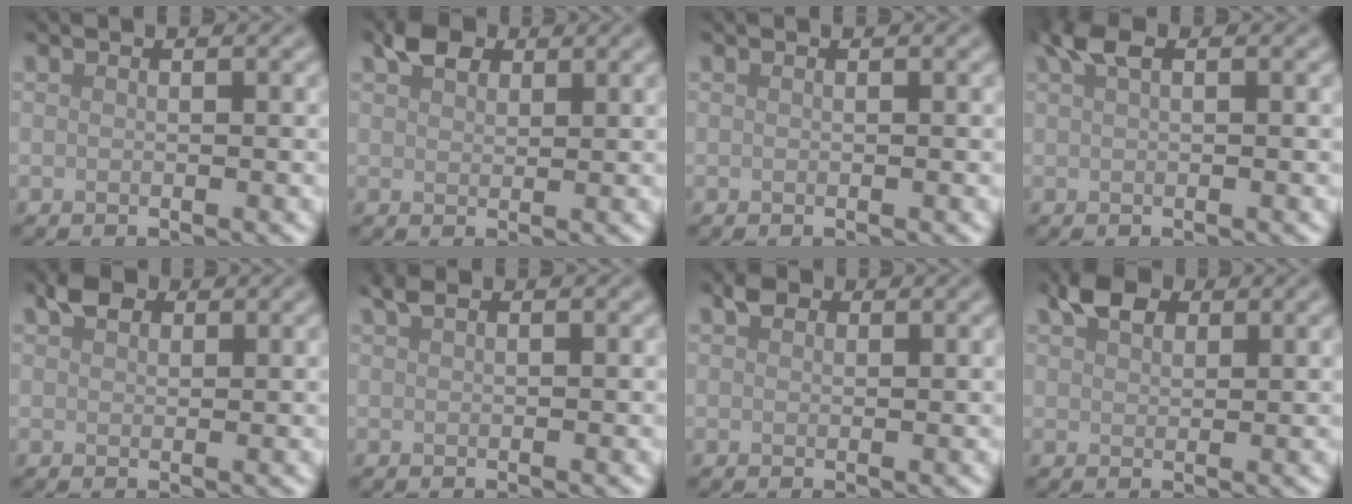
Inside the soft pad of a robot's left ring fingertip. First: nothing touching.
{"total": 2.8, "force": [1.8, 1.7, 1.4], "torque": [-0.027, 0.004, 0.030]}
{"total": 0.0}
{"total": 2.3, "force": [1.2, 0.9, 1.8], "torque": [-0.035, 0.007, 0.021]}
{"total": 2.2, "force": [1.3, 1.4, 1.1], "torque": [-0.021, 0.004, 0.021]}
{"total": 1.1, "force": [0.8, 0.4, 0.6], "torque": [-0.013, 0.004, 0.015]}
{"total": 1.4, "force": [0.8, 0.9, 0.6], "torque": [-0.010, 0.003, 0.012]}
{"total": 3.2, "force": [1.9, 1.9, 1.7], "torque": [-0.034, 0.005, 0.031]}